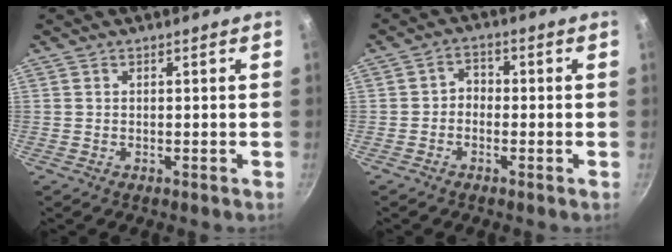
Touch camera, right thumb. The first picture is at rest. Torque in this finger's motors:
{"motor_torque": [-0.15, -0.08, -0.12, 0.12, 0.01]}